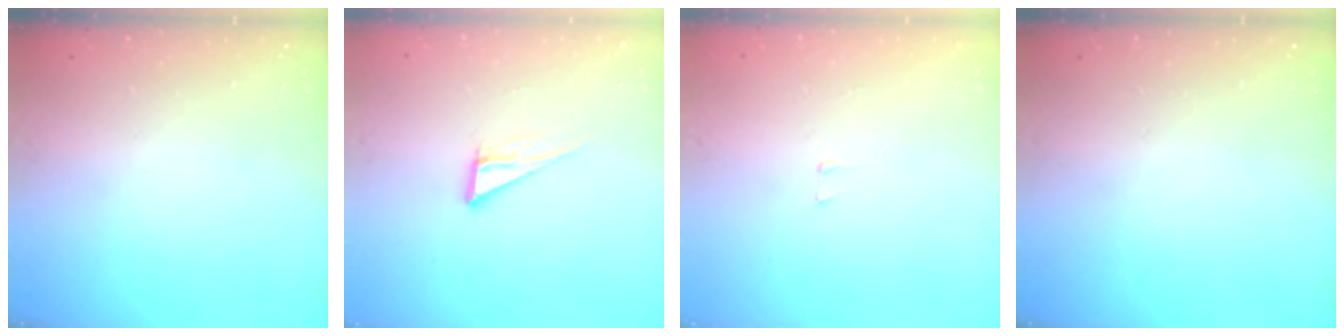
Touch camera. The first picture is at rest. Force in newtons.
{"total": 6.6, "press": 6.6, "slide": 0.3}
{"total": 3.0, "press": 3.0, "slide": 0.2}
{"total": 0.0}